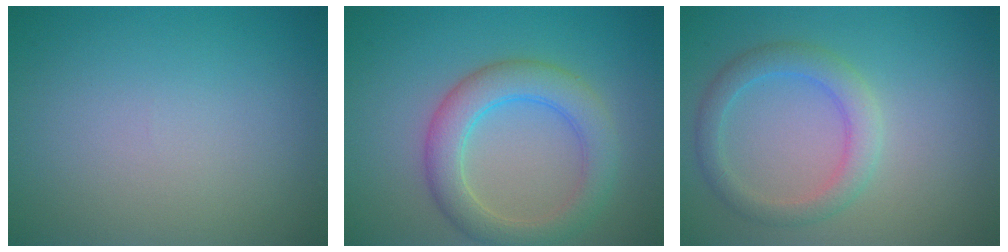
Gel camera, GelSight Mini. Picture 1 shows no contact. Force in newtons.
{"total": 4.9, "press": 4.9, "slide": 0.2}
{"total": 3.0, "press": 3.0, "slide": 0.2}